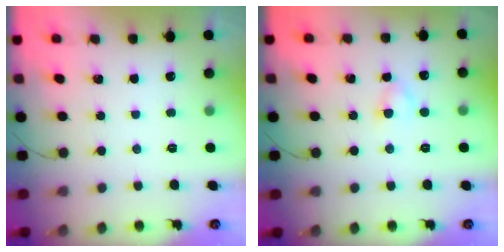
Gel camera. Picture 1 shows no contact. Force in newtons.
{"total": 2.9, "press": 2.8, "slide": 0.8}